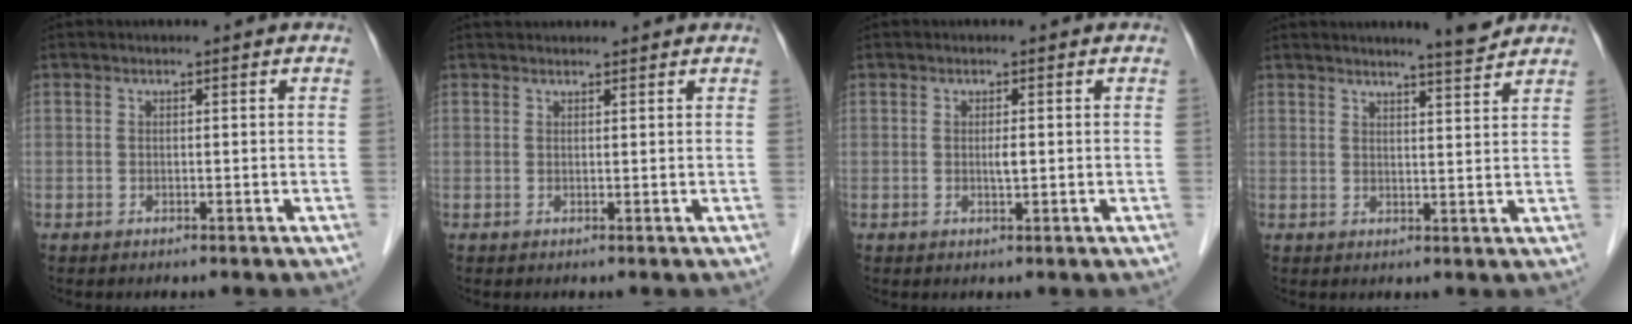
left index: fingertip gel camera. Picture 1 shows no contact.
{"total": 3.8, "force": [3.7, 0.7, 0.8], "torque": [-0.009, 0.034, 0.048]}
{"total": 1.1, "force": [0.1, 0.2, 1.1], "torque": [-0.021, -0.001, 0.001]}
{"total": 4.4, "force": [4.1, -0.4, 1.5], "torque": [-0.033, -0.011, 0.059]}